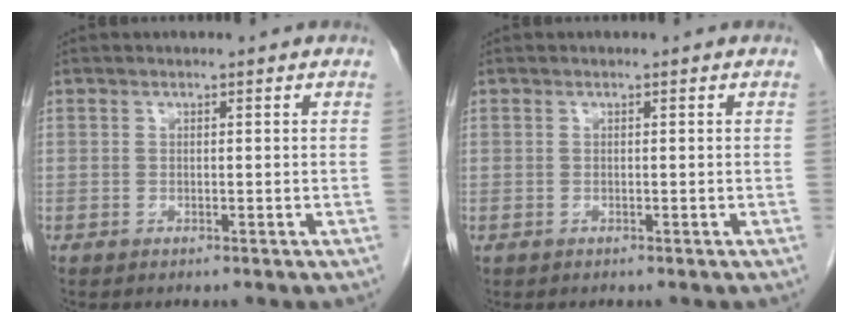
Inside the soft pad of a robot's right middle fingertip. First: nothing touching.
{"total": 0.0}